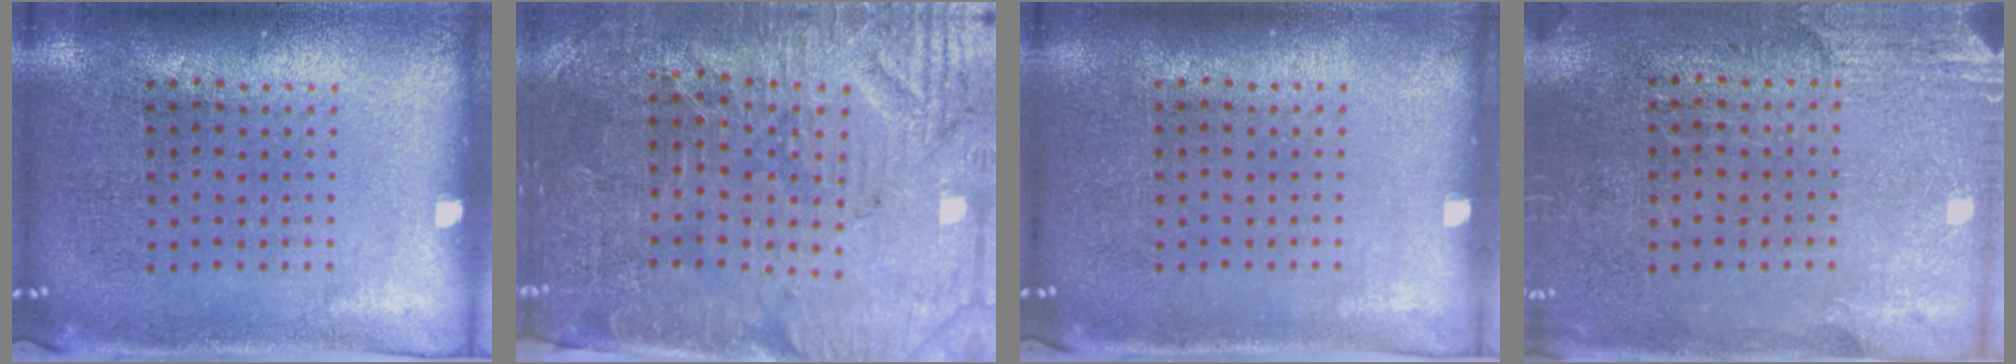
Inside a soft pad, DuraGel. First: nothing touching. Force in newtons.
{"total": 3.7, "press": 3.4, "slide": 1.5}
{"total": 0.0}
{"total": 2.7, "press": 2.3, "slide": 1.4}